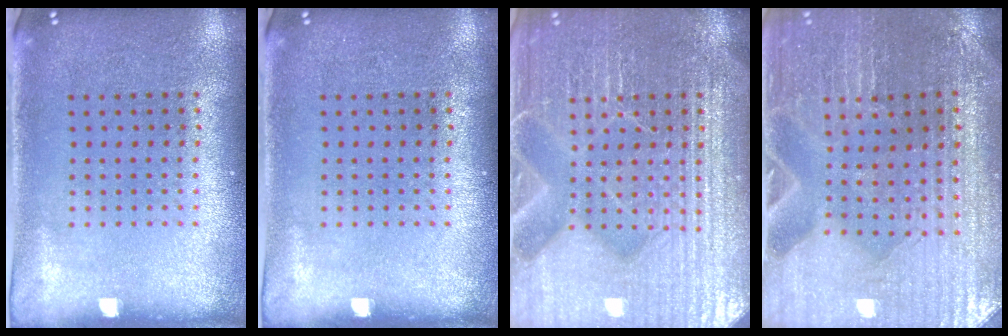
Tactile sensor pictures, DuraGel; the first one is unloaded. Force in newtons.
{"total": 0.0}
{"total": 7.6, "press": 7.5, "slide": 1.0}
{"total": 2.2, "press": 2.1, "slide": 0.2}